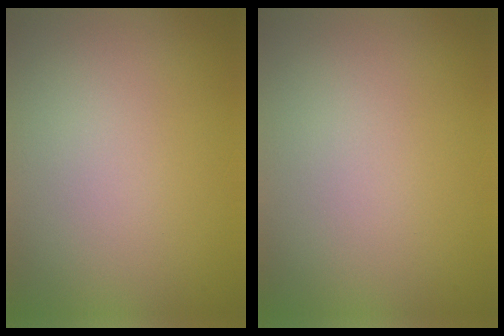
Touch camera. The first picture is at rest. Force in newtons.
{"total": 0.0}